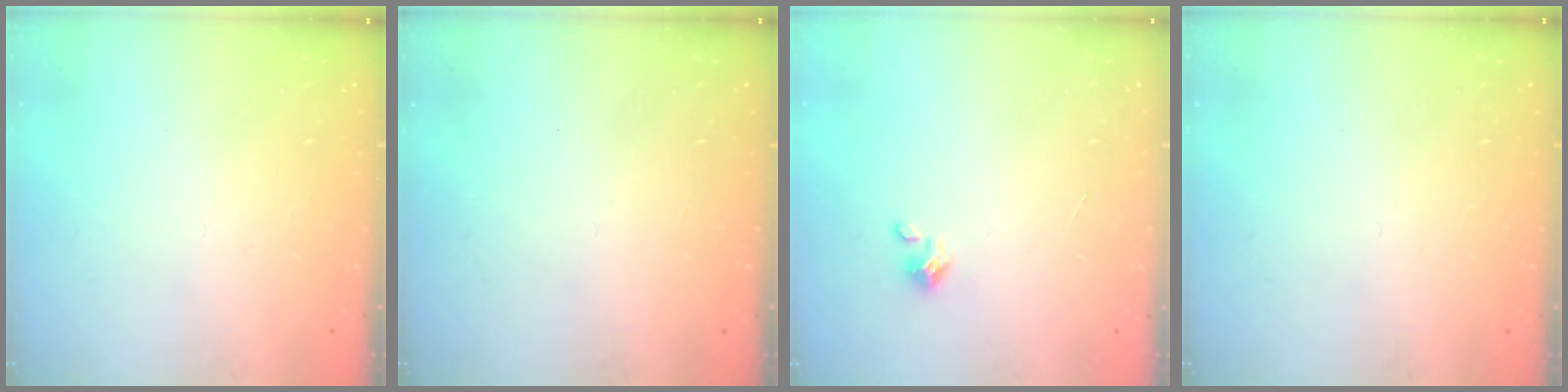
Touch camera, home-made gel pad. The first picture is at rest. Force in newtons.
{"total": 0.0}
{"total": 1.5, "press": 1.5, "slide": 0.1}
{"total": 0.0}